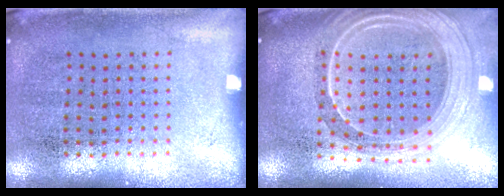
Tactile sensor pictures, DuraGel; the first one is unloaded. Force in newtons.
{"total": 2.3, "press": 2.0, "slide": 1.1}